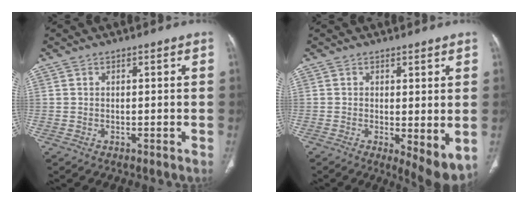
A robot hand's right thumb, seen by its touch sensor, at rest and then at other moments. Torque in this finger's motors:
{"motor_torque": [0.19, 0.23, 0.02, -0.10, 0.03]}